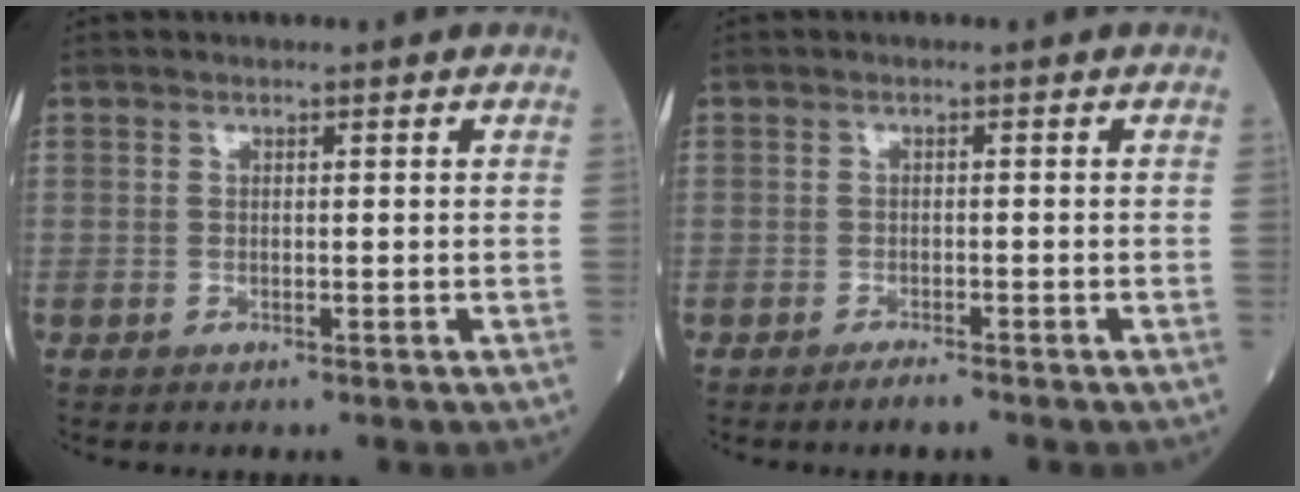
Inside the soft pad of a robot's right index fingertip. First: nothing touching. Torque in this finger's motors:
{"motor_torque": [-1.07, -0.50, -0.18, -0.03]}